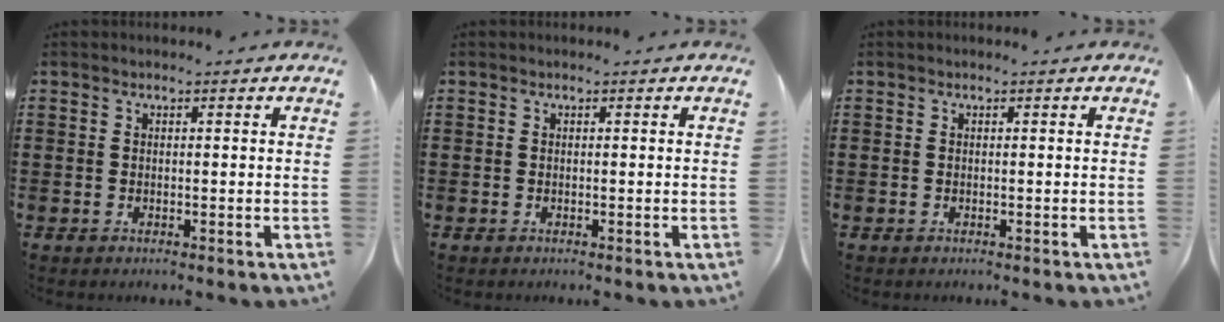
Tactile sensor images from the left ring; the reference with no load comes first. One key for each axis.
{"total": 0.0}
{"total": 0.0}